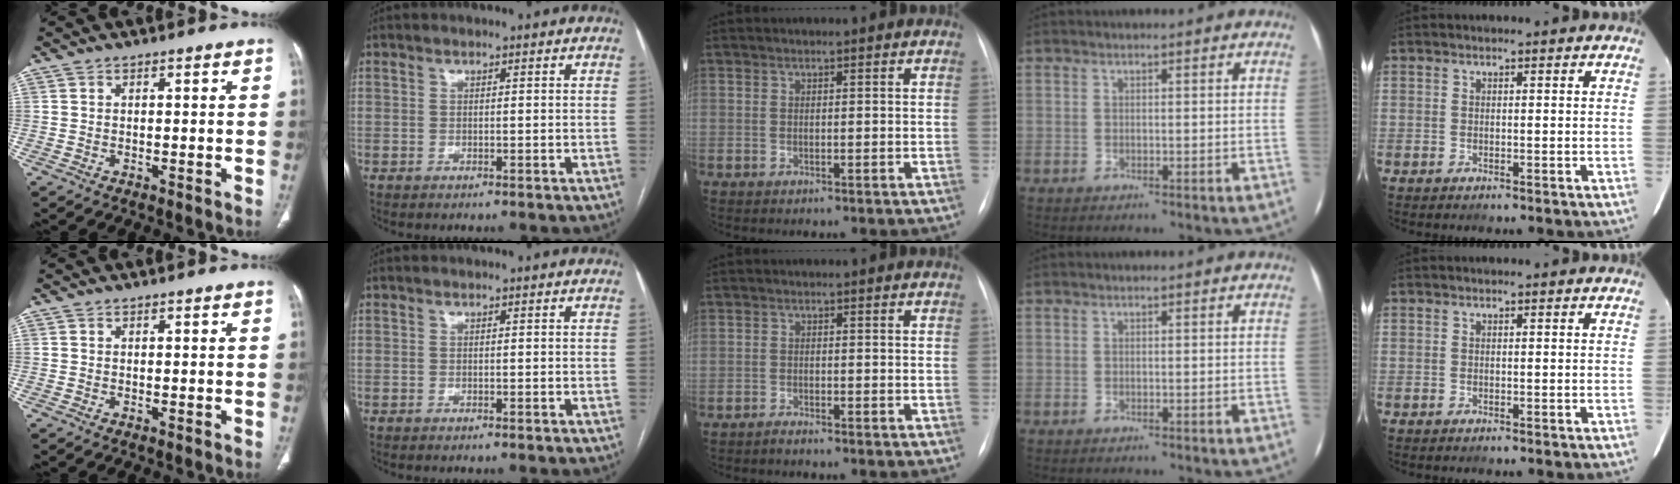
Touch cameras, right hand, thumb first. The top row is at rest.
{"middle": {"total": 0.9, "force": [-0.9, 0.0, 0.2], "torque": [-0.008, -0.003, -0.015]}}